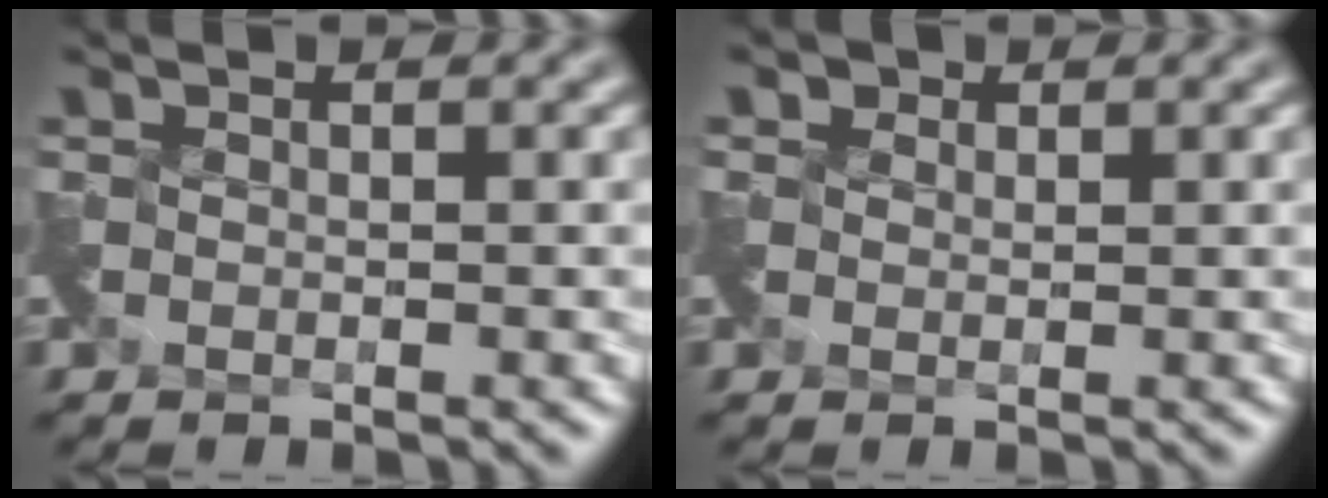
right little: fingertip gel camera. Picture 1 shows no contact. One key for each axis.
{"total": 1.1, "fx": 0.2, "fy": 0.6, "fz": -0.9, "tx": 0.016, "ty": 0.001, "tz": 0.007}